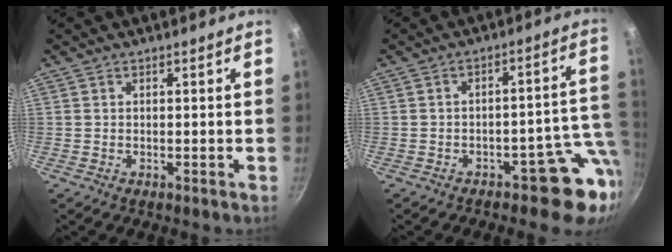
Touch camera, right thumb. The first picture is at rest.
{"total": 9.7, "force": [-4.4, 5.3, 6.8], "torque": [-0.004, 0.049, -0.055]}